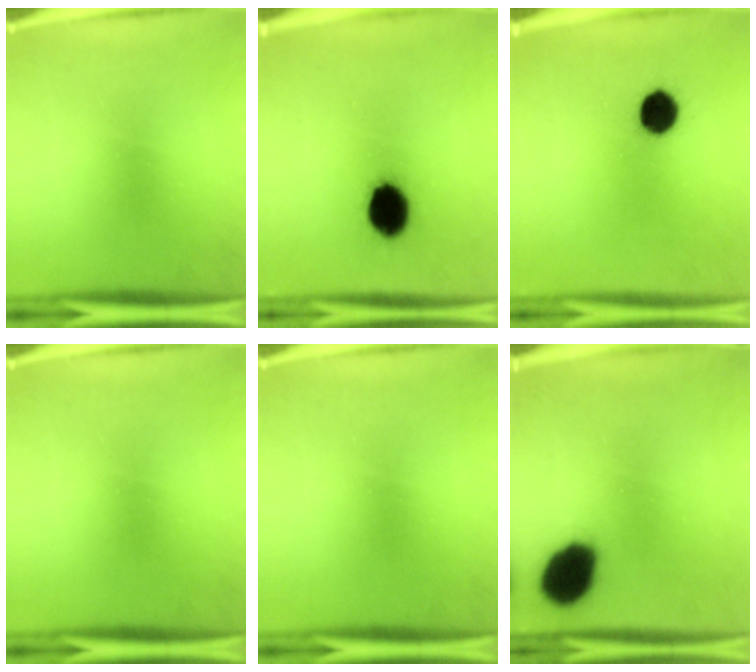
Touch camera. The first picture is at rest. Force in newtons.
{"total": 12.0}
{"total": 8.1}
{"total": 0.0}
{"total": 0.0}
{"total": 14.2}